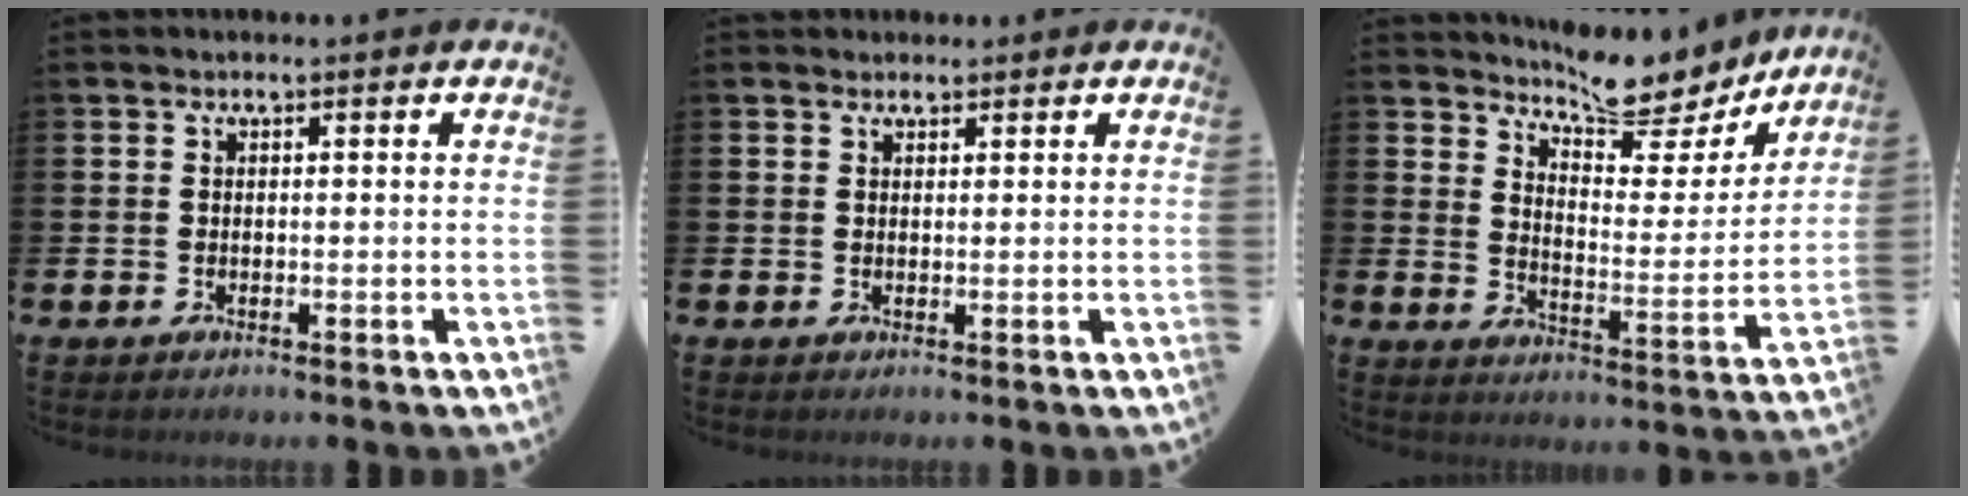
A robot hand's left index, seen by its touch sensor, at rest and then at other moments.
{"total": 1.4, "force": [1.2, 0.7, 0.0], "torque": [0.006, 0.002, 0.022]}
{"total": 8.6, "force": [8.2, 1.6, 2.2], "torque": [-0.042, -0.068, 0.143]}